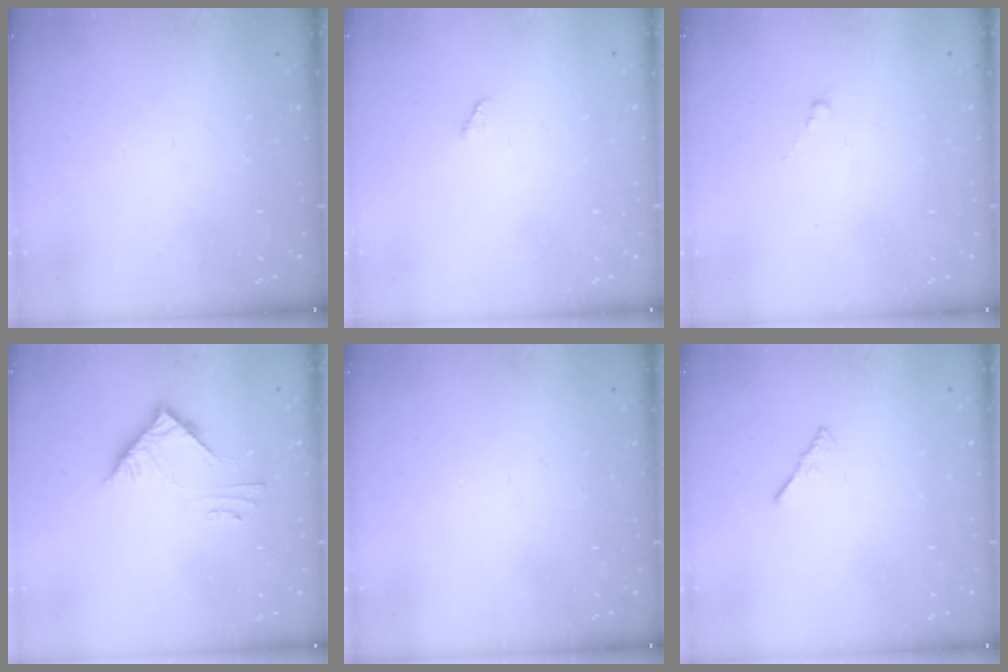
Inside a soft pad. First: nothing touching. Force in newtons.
{"total": 2.1, "press": 2.1, "slide": 0.3}
{"total": 0.0}
{"total": 5.2, "press": 5.2, "slide": 0.5}
{"total": 0.0}
{"total": 1.5, "press": 1.4, "slide": 0.4}